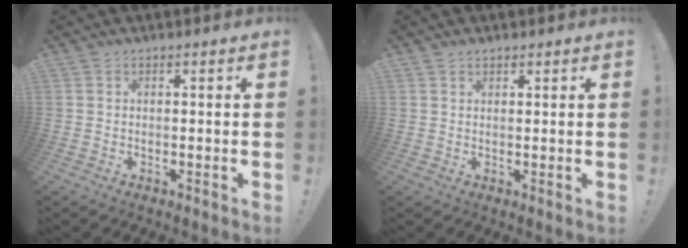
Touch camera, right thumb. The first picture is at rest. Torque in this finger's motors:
{"motor_torque": [-0.19, -0.25, 0.05, -0.01, 0.05]}